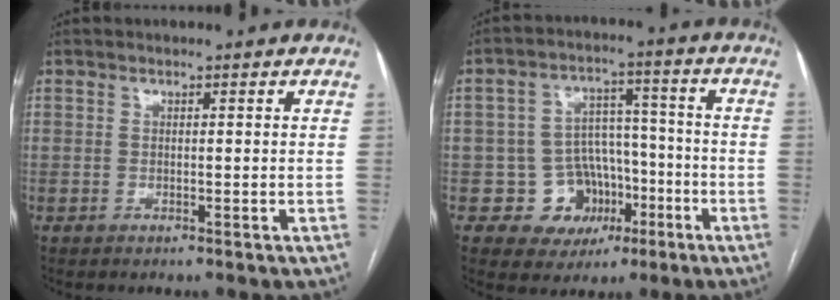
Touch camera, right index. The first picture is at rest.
{"total": 9.2, "force": [-3.3, 8.3, 2.1], "torque": [-0.014, 0.034, -0.039]}